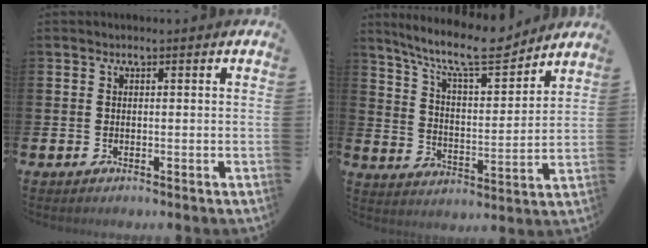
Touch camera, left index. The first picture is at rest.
{"total": 11.1, "force": [9.6, 2.3, 5.1], "torque": [-0.113, -0.059, 0.165]}